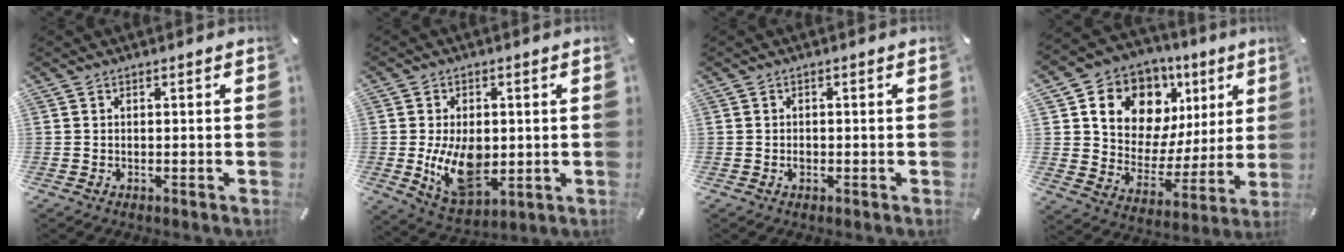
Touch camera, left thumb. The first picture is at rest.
{"total": 12.5, "force": [-0.6, 8.1, 9.5], "torque": [-0.174, -0.014, -0.007]}
{"total": 0.9, "force": [-0.3, 0.7, 0.6], "torque": [-0.012, 0.001, -0.006]}
{"total": 12.9, "force": [6.9, 9.9, 4.5], "torque": [-0.077, -0.058, 0.126]}